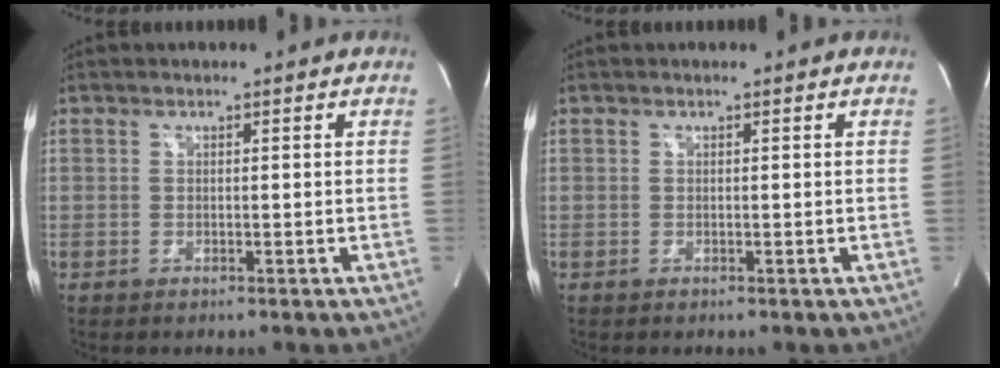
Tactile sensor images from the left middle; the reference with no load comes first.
{"total": 0.0}